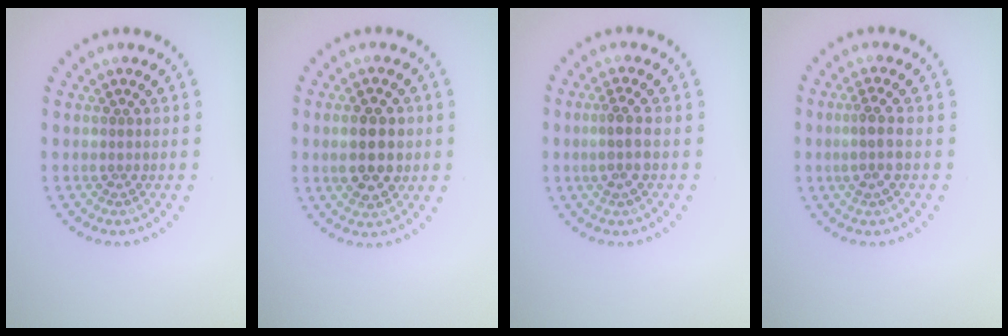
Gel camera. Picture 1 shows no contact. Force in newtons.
{"total": 4.6, "press": 4.6, "slide": 0.3}
{"total": 1.8, "press": 1.6, "slide": 1.0}
{"total": 1.8, "press": 1.6, "slide": 1.0}